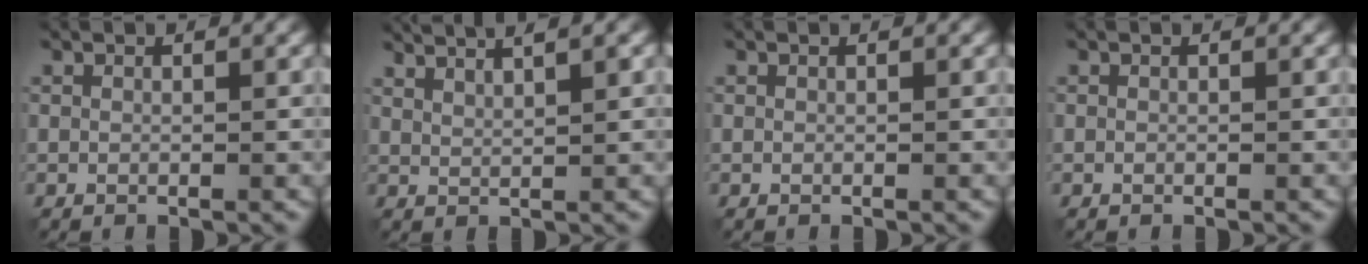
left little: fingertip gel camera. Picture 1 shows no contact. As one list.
[{"total": 4.5, "force": [3.4, 0.9, 2.8], "torque": [-0.025, 0.015, 0.034]}, {"total": 0.0}, {"total": 0.0}]